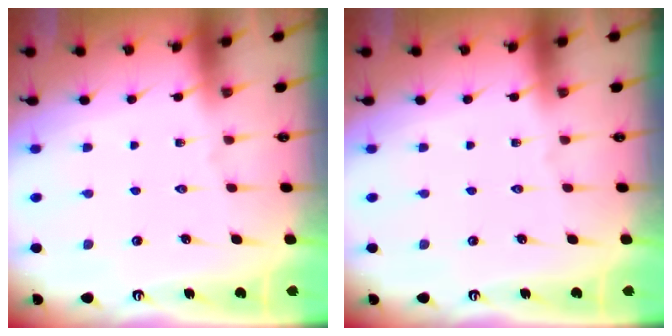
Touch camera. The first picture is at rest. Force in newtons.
{"total": 0.0}